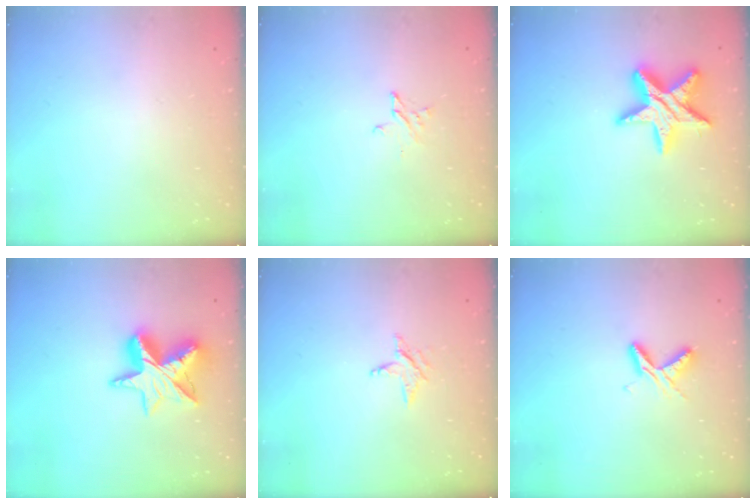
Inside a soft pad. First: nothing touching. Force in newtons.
{"total": 2.2, "press": 2.2, "slide": 0.2}
{"total": 15.3, "press": 15.2, "slide": 1.5}
{"total": 12.9, "press": 12.9, "slide": 1.1}
{"total": 3.3, "press": 3.3, "slide": 0.4}
{"total": 5.8, "press": 5.8, "slide": 0.5}